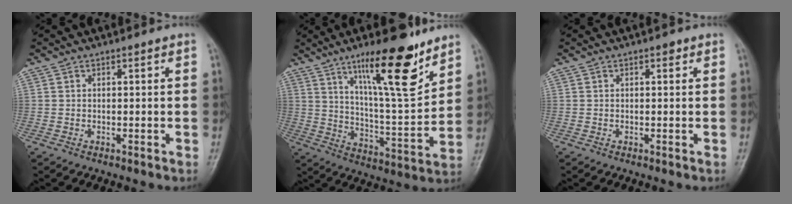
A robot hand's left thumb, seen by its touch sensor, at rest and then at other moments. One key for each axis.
{"total": 17.8, "fx": 11.1, "fy": 4.0, "fz": 13.2, "tx": -0.187, "ty": -0.069, "tz": 0.190}
{"total": 0.8, "fx": 0.4, "fy": 0.5, "fz": 0.5, "tx": -0.002, "ty": 0.000, "tz": 0.002}